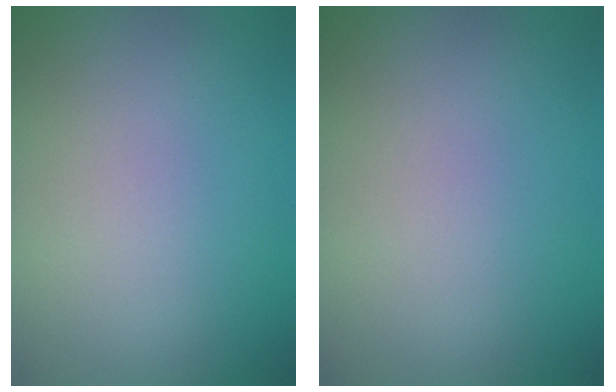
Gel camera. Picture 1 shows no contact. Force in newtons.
{"total": 0.0}